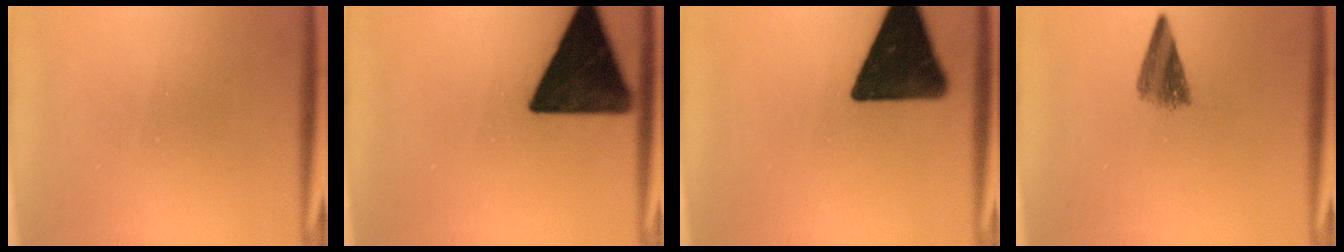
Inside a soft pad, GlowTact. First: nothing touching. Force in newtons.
{"total": 15.8}
{"total": 16.8}
{"total": 4.0}